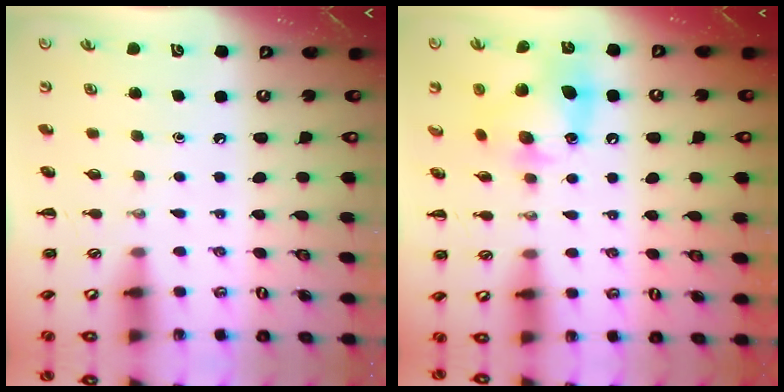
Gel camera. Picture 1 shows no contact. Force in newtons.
{"total": 13.1, "press": 12.9, "slide": 1.9}